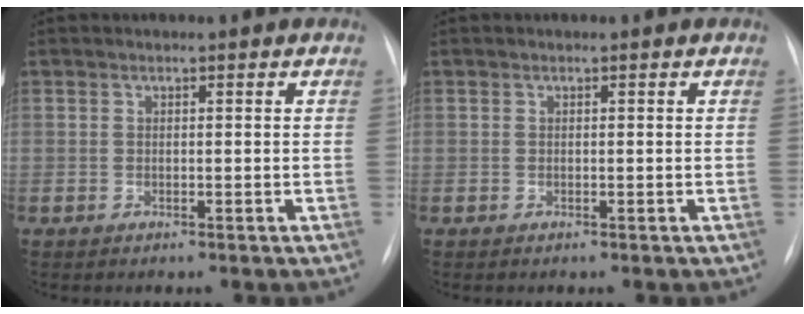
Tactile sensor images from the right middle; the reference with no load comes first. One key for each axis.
{"total": 0.0}